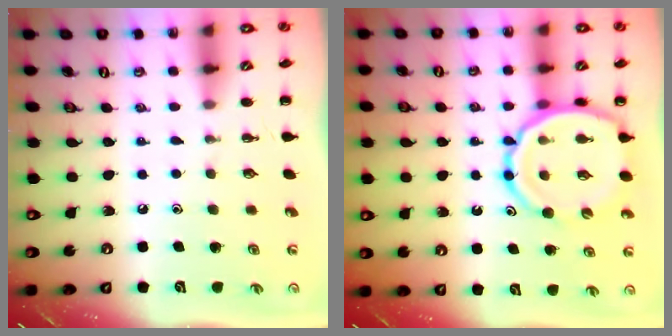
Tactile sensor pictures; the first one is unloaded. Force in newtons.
{"total": 13.4, "press": 13.0, "slide": 3.0}